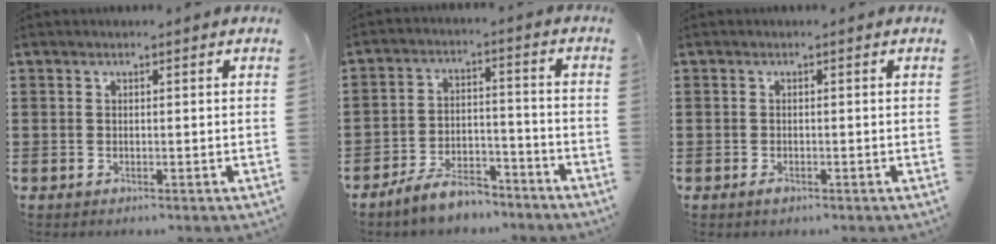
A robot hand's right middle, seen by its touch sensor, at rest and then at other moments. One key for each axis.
{"total": 6.8, "fx": -6.1, "fy": 1.7, "fz": 2.5, "tx": -0.049, "ty": 0.008, "tz": -0.115}
{"total": 0.7, "fx": -0.5, "fy": 0.3, "fz": 0.3, "tx": -0.009, "ty": -0.005, "tz": -0.009}